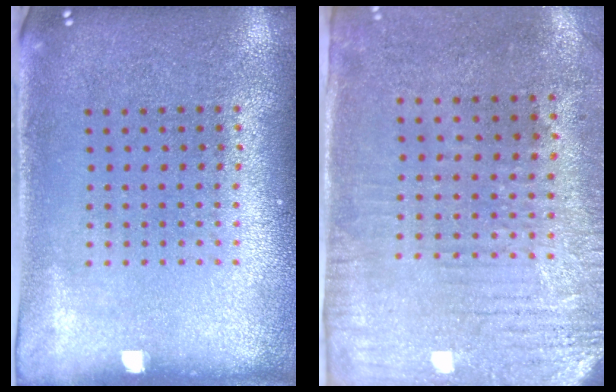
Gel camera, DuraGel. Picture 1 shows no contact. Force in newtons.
{"total": 3.0, "press": 2.5, "slide": 1.7}